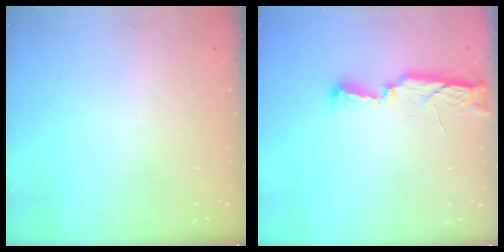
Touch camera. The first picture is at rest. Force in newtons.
{"total": 9.0, "press": 7.8, "slide": 4.5}